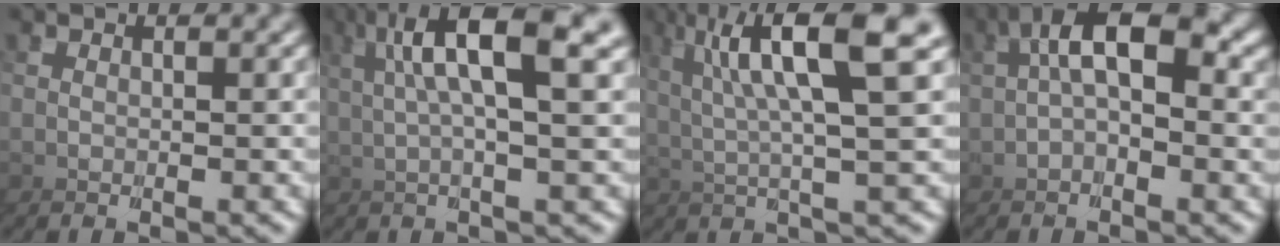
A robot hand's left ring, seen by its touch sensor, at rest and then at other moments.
{"total": 4.6, "force": [3.4, -0.7, 3.1], "torque": [-0.060, 0.035, 0.041]}
{"total": 6.6, "force": [4.5, 0.5, 4.9], "torque": [-0.091, 0.036, 0.058]}
{"total": 5.5, "force": [1.6, 3.4, 4.0], "torque": [-0.105, -0.006, 0.021]}